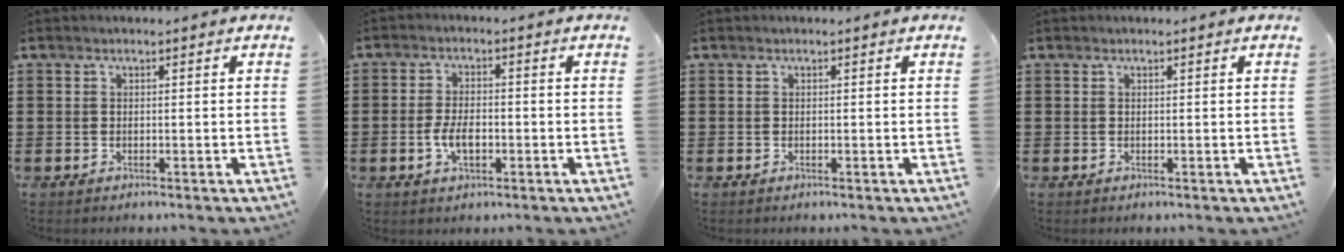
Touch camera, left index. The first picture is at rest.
{"total": 4.3, "force": [-1.1, 2.1, 3.6], "torque": [-0.078, 0.000, -0.024]}
{"total": 0.0}
{"total": 0.0}